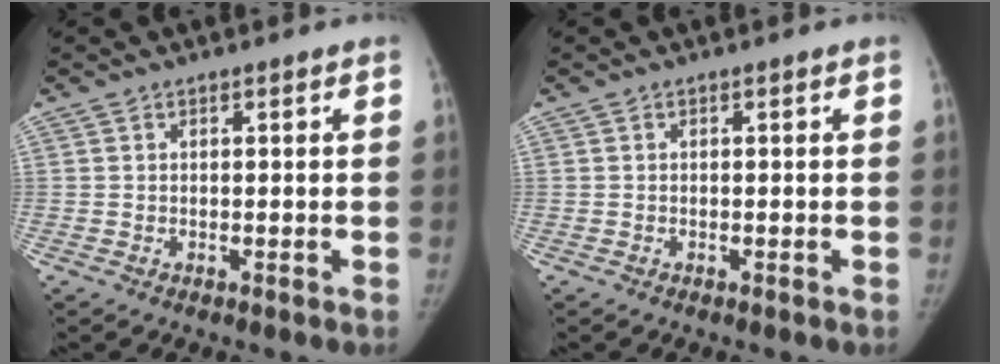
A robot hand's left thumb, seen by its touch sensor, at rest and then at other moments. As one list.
[{"total": 0.0}]